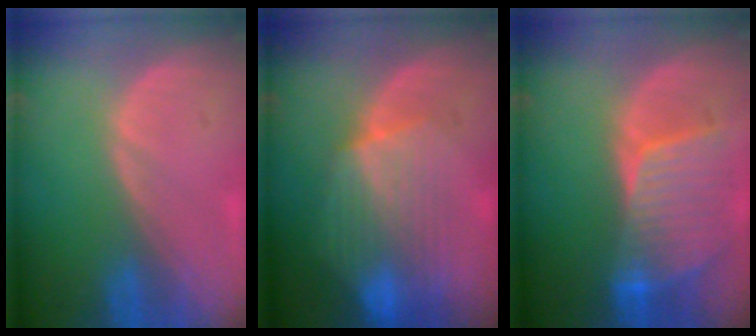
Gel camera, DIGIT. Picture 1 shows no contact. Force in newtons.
{"total": 8.8, "press": 8.1, "slide": 3.5}
{"total": 8.7, "press": 7.8, "slide": 3.9}